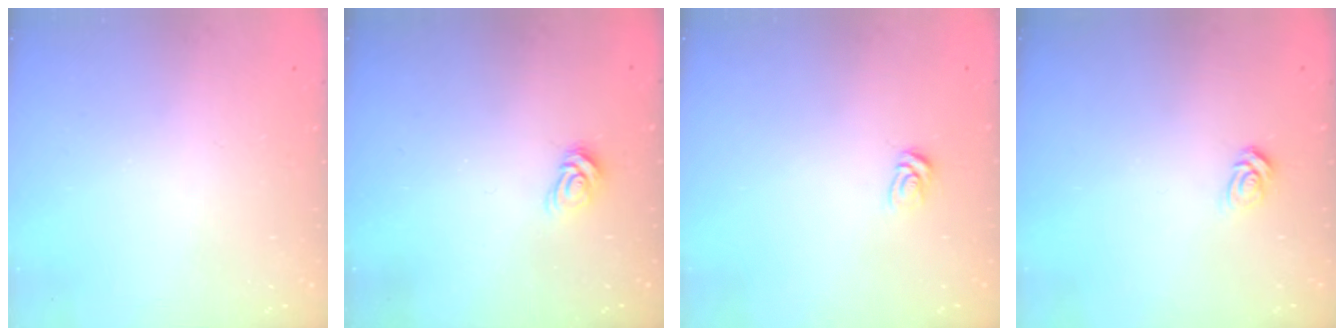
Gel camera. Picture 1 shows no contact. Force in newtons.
{"total": 5.8, "press": 5.8, "slide": 0.4}
{"total": 4.8, "press": 4.8, "slide": 0.4}
{"total": 5.1, "press": 5.0, "slide": 0.4}